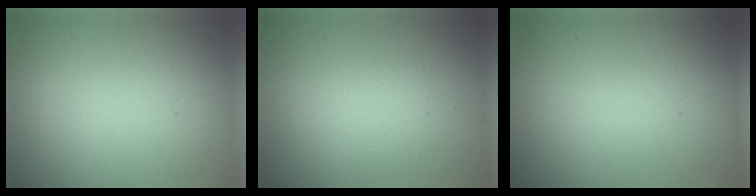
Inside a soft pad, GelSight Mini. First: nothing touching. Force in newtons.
{"total": 1.9, "press": 1.9, "slide": 0.0}
{"total": 0.6, "press": 0.6, "slide": 0.1}